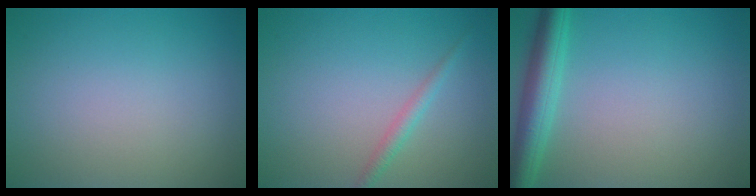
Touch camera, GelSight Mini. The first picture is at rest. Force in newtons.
{"total": 1.4, "press": 1.4, "slide": 0.0}
{"total": 4.3, "press": 4.3, "slide": 0.2}